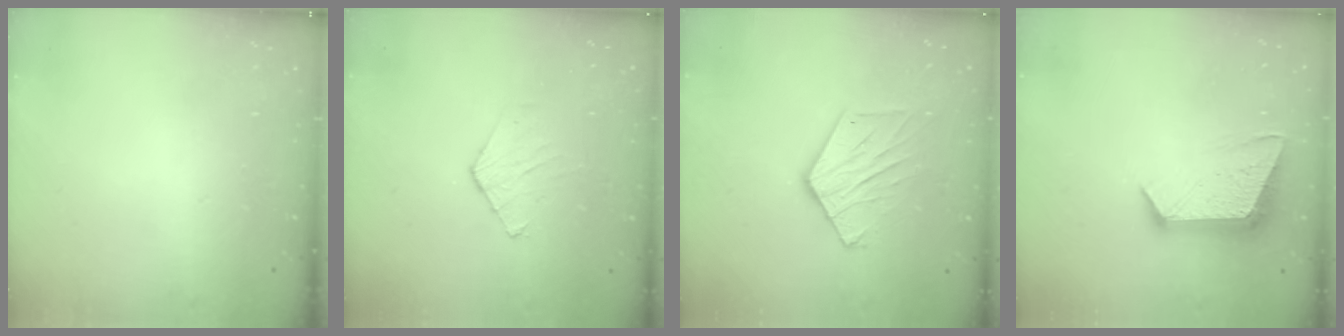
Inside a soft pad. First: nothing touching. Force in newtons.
{"total": 3.5, "press": 3.5, "slide": 0.4}
{"total": 10.9, "press": 10.9, "slide": 0.9}
{"total": 12.2, "press": 12.1, "slide": 0.8}